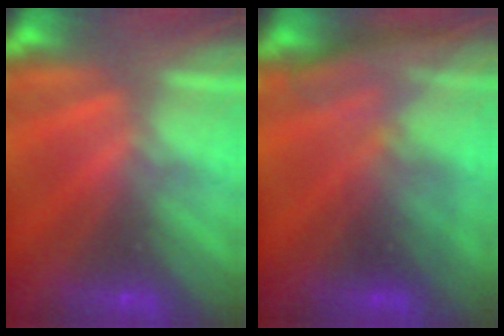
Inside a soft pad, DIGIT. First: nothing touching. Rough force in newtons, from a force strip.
{"total": 2.9}